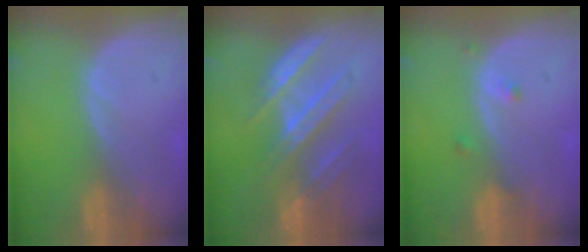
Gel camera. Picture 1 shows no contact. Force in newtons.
{"total": 7.6, "press": 7.4, "slide": 1.7}
{"total": 1.3, "press": 1.3, "slide": 0.0}